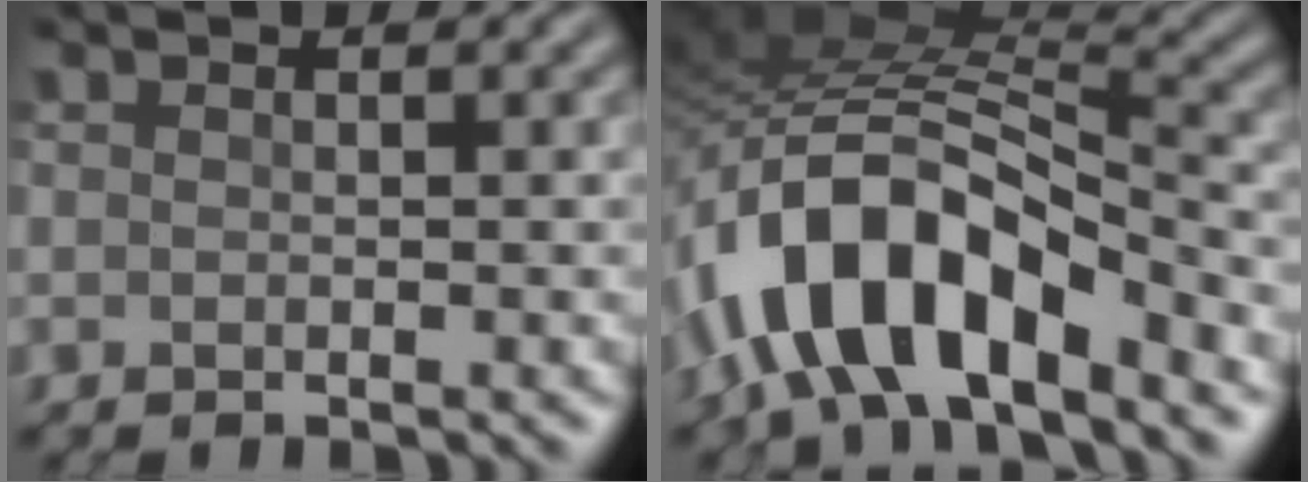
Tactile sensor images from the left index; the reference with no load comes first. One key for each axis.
{"total": 11.2, "fx": -5.8, "fy": 4.7, "fz": 8.3, "tx": -0.147, "ty": 0.012, "tz": -0.110}